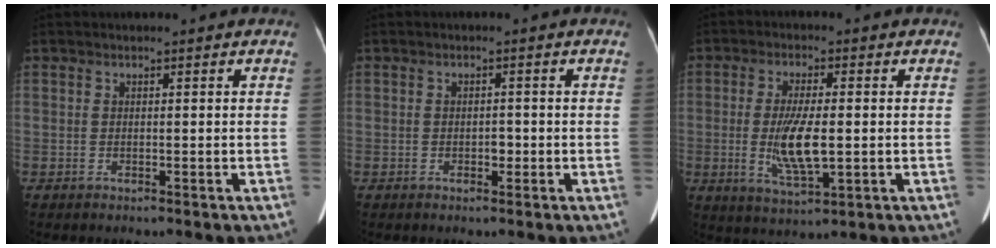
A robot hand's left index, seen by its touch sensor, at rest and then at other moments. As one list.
[{"total": 1.4, "force": [-0.5, 0.8, 1.1], "torque": [-0.017, 0.002, -0.005]}, {"total": 8.0, "force": [-0.8, 1.8, 7.7], "torque": [-0.158, -0.011, -0.009]}]